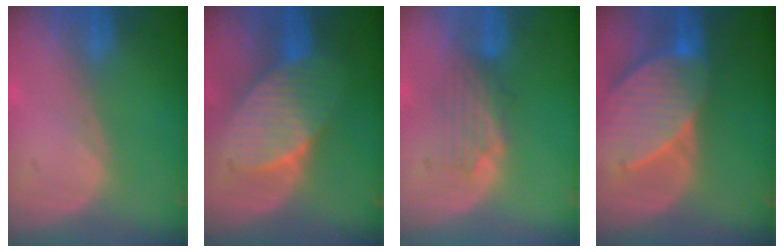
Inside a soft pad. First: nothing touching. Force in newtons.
{"total": 7.3, "press": 7.3, "slide": 1.0}
{"total": 4.2, "press": 3.7, "slide": 2.0}
{"total": 9.6, "press": 8.7, "slide": 4.0}